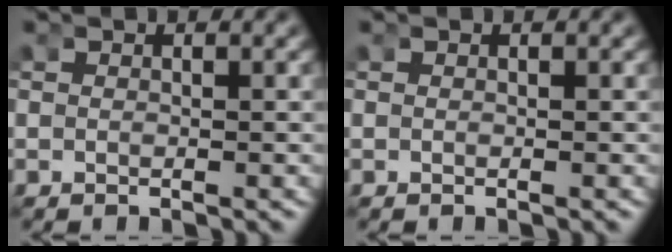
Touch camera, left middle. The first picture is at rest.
{"total": 0.0}